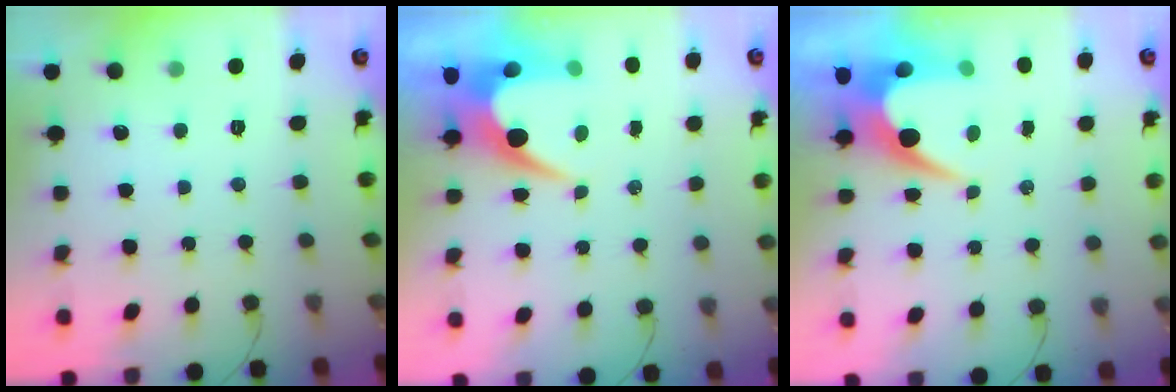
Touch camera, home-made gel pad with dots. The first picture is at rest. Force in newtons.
{"total": 8.3, "press": 8.3, "slide": 0.7}
{"total": 8.3, "press": 8.3, "slide": 0.7}